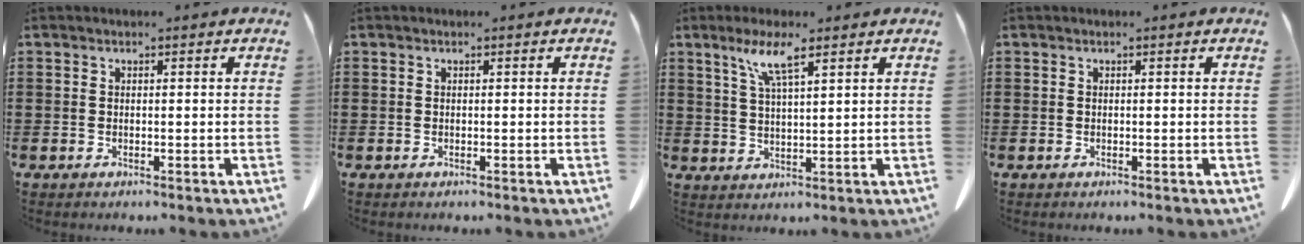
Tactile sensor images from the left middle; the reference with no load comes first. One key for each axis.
{"total": 0.0}
{"total": 6.3, "fx": 3.8, "fy": 0.9, "fz": 4.9, "tx": -0.108, "ty": 0.006, "tz": 0.065}
{"total": 0.0}